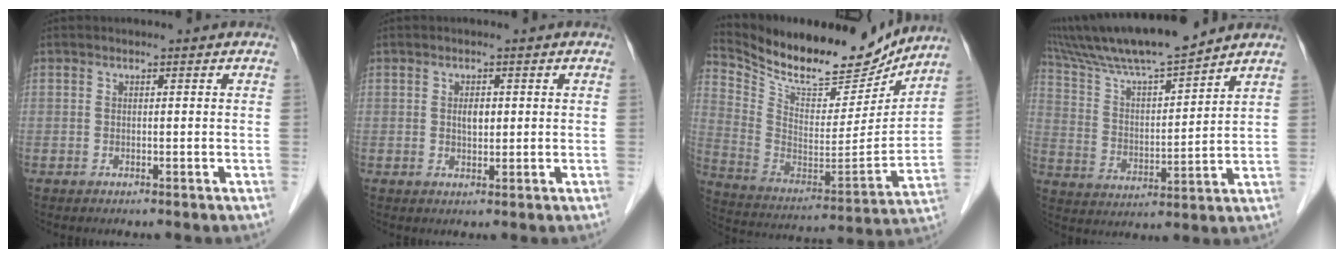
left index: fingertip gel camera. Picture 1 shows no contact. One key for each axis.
{"total": 1.8, "fx": 0.4, "fy": 1.0, "fz": 1.5, "tx": -0.026, "ty": 0.000, "tz": 0.007}
{"total": 21.2, "fx": 18.9, "fy": 5.6, "fz": 8.0, "tx": -0.157, "ty": -0.021, "tz": 0.309}
{"total": 14.4, "fx": 12.7, "fy": 0.1, "fz": 6.8, "tx": -0.133, "ty": 0.010, "tz": 0.231}